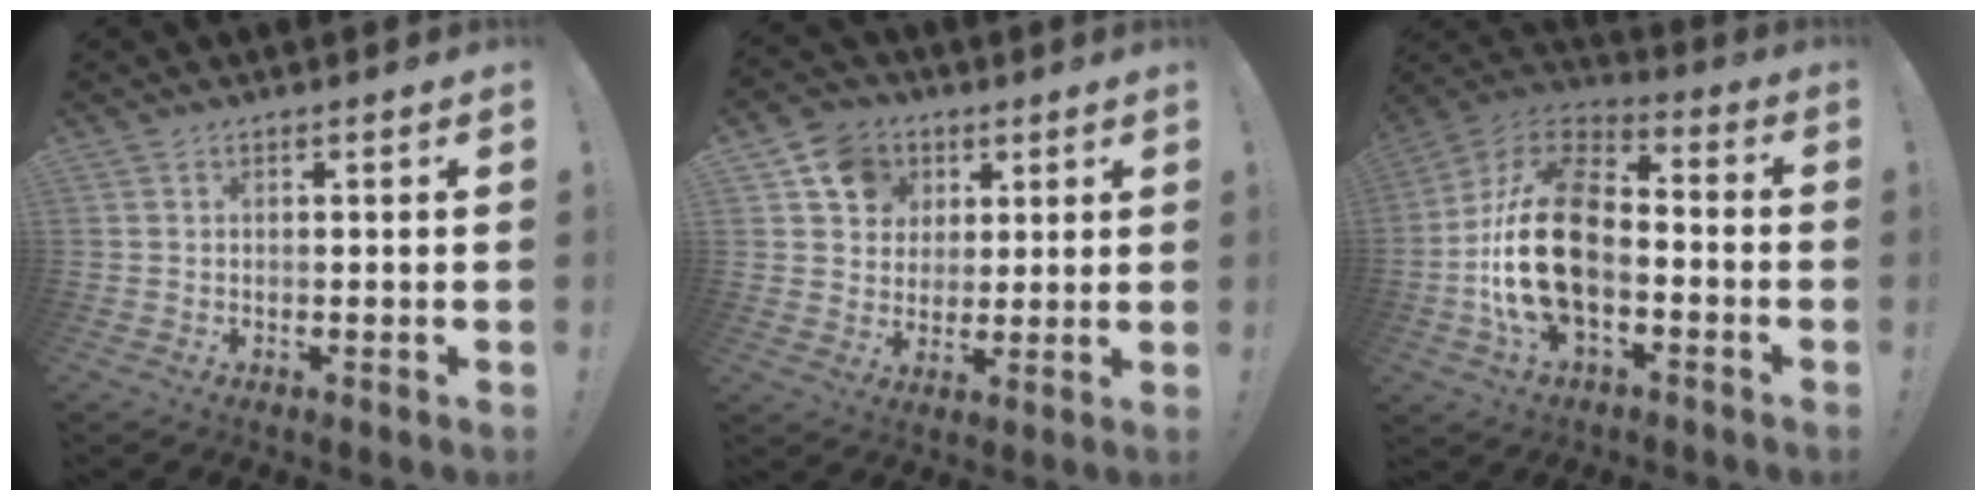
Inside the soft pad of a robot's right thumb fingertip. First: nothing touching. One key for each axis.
{"total": 10.7, "fx": 4.4, "fy": 9.2, "fz": 3.2, "tx": -0.043, "ty": -0.022, "tz": 0.089}
{"total": 23.0, "fx": -3.6, "fy": 13.9, "fz": 17.9, "tx": -0.344, "ty": 0.031, "tz": -0.054}